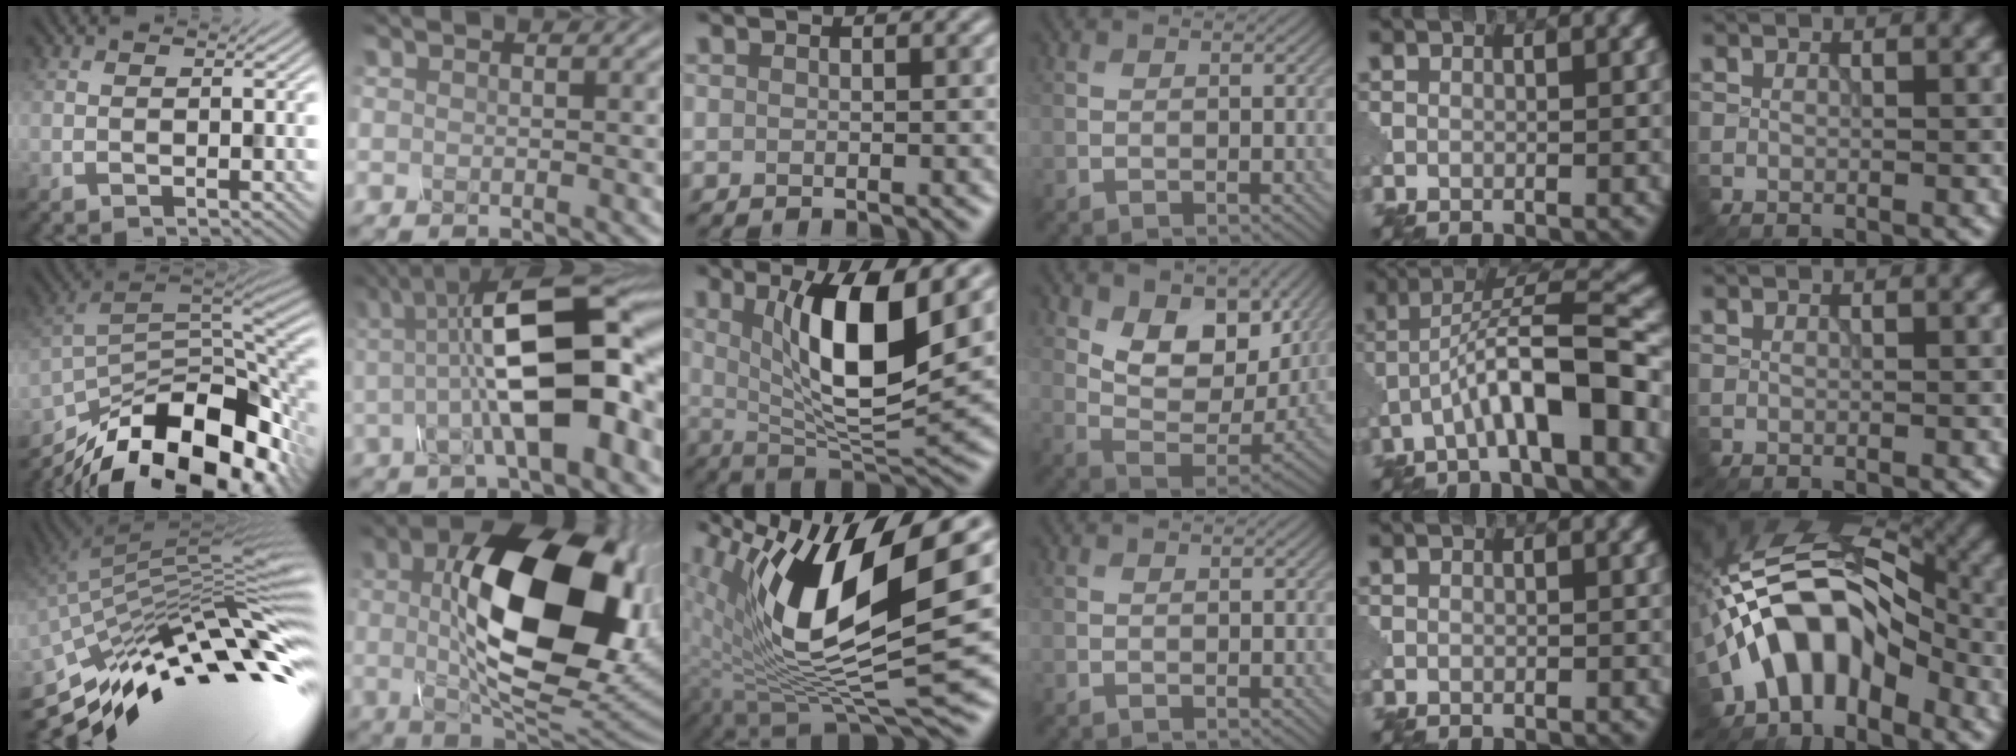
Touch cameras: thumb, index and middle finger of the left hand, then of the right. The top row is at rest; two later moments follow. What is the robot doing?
{"motion": "assemble", "object": "glue stick"}